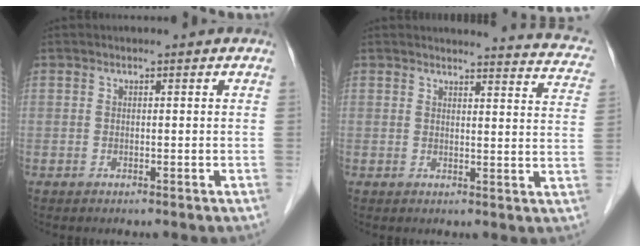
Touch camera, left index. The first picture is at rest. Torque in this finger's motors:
{"motor_torque": [0.21, -0.43, -0.19, -0.04]}